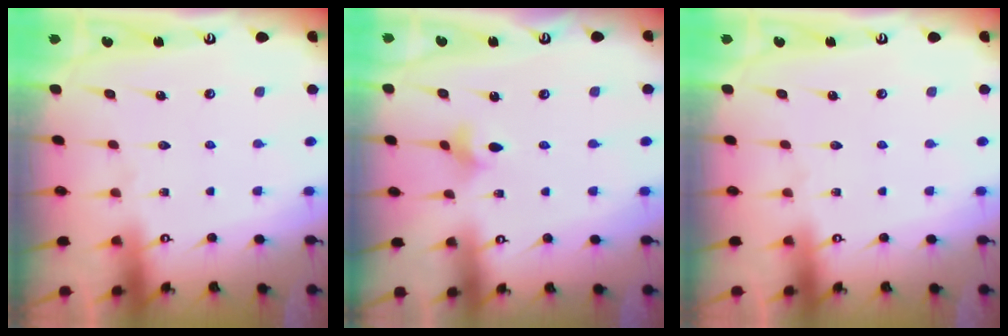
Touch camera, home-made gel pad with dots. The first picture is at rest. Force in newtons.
{"total": 3.4, "press": 3.4, "slide": 0.7}
{"total": 0.0}